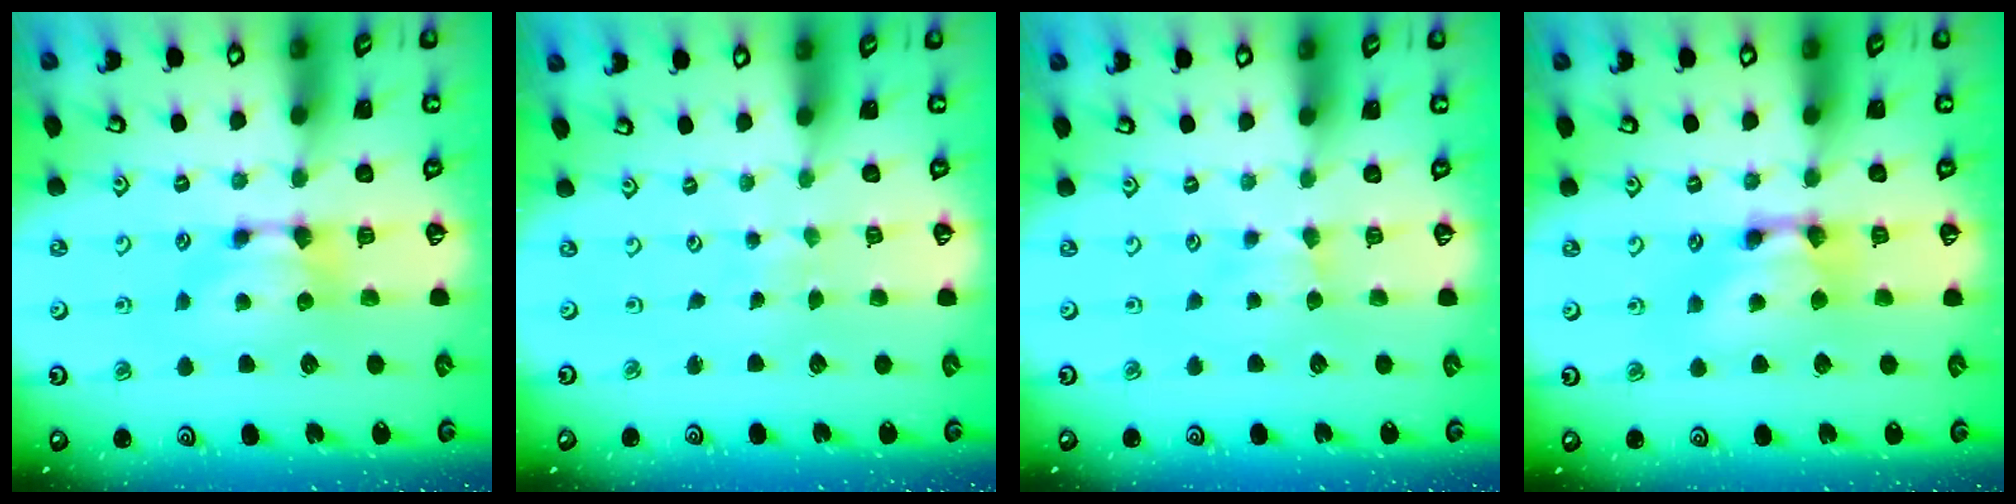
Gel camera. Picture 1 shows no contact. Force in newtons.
{"total": 6.1, "press": 6.1, "slide": 0.2}
{"total": 2.4, "press": 2.4, "slide": 0.6}
{"total": 2.5, "press": 2.5, "slide": 0.2}